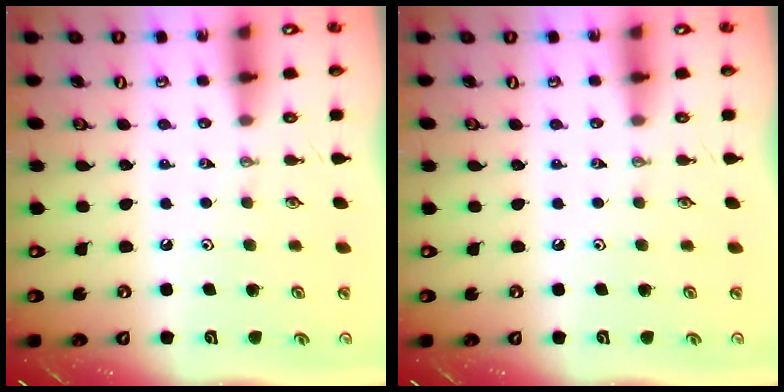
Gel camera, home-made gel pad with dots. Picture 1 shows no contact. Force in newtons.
{"total": 0.0}